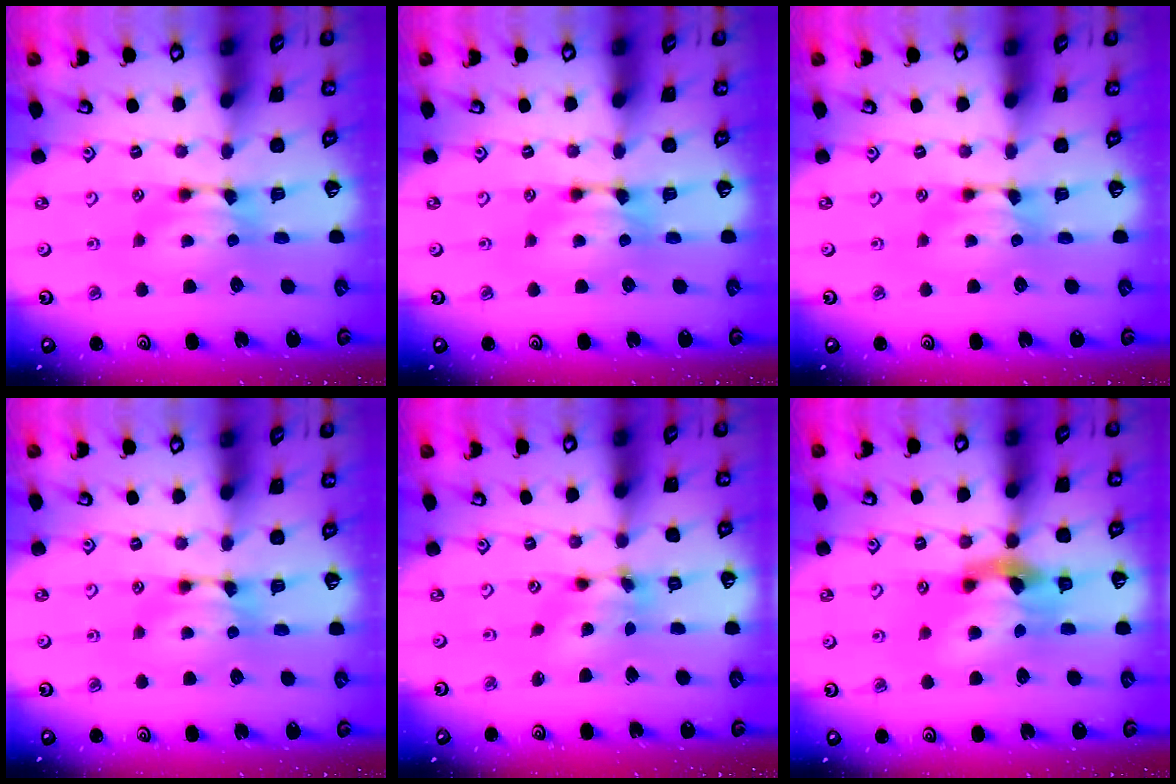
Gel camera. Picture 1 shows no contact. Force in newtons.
{"total": 0.0}
{"total": 0.0}
{"total": 0.0}
{"total": 5.5, "press": 5.1, "slide": 1.9}
{"total": 6.4, "press": 6.0, "slide": 2.2}